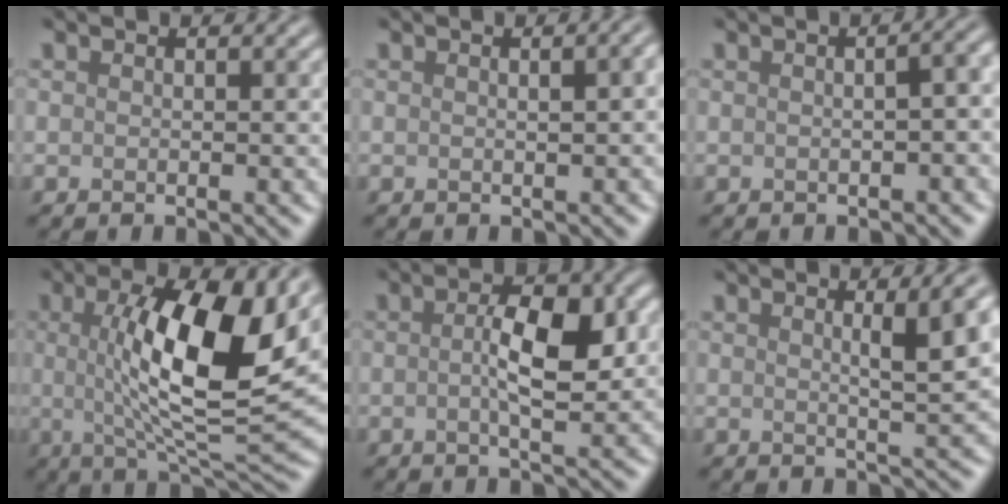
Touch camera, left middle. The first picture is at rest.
{"total": 2.8, "force": [0.5, 1.1, 2.5], "torque": [-0.012, 0.013, 0.004]}
{"total": 5.1, "force": [0.3, 2.5, 4.4], "torque": [-0.028, 0.018, -0.002]}
{"total": 11.7, "force": [1.8, 3.4, 11.0], "torque": [-0.172, -0.003, 0.033]}
{"total": 4.7, "force": [0.2, 1.4, 4.4], "torque": [-0.076, 0.003, 0.002]}
{"total": 5.7, "force": [1.6, 1.4, 5.3], "torque": [-0.054, 0.009, 0.019]}